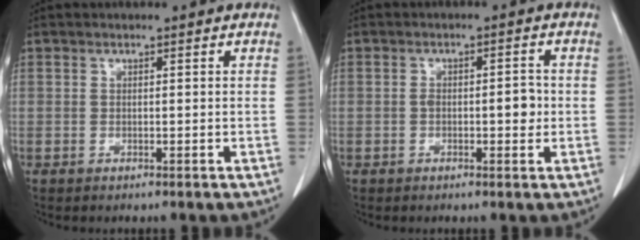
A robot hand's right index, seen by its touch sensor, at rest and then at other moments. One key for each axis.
{"total": 3.3, "fx": -0.5, "fy": 1.3, "fz": 3.1, "tx": -0.048, "ty": 0.004, "tz": -0.005}